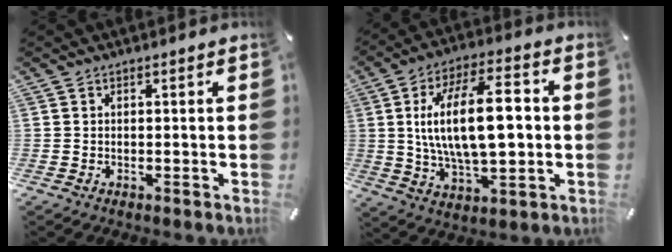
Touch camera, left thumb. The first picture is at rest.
{"total": 19.7, "force": [1.5, 9.3, 17.3], "torque": [-0.324, 0.001, 0.019]}